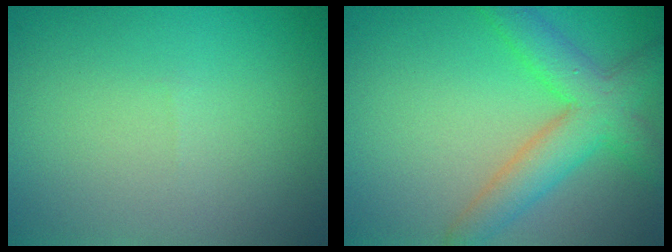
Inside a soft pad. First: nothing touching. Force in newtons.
{"total": 5.4, "press": 5.4, "slide": 0.2}